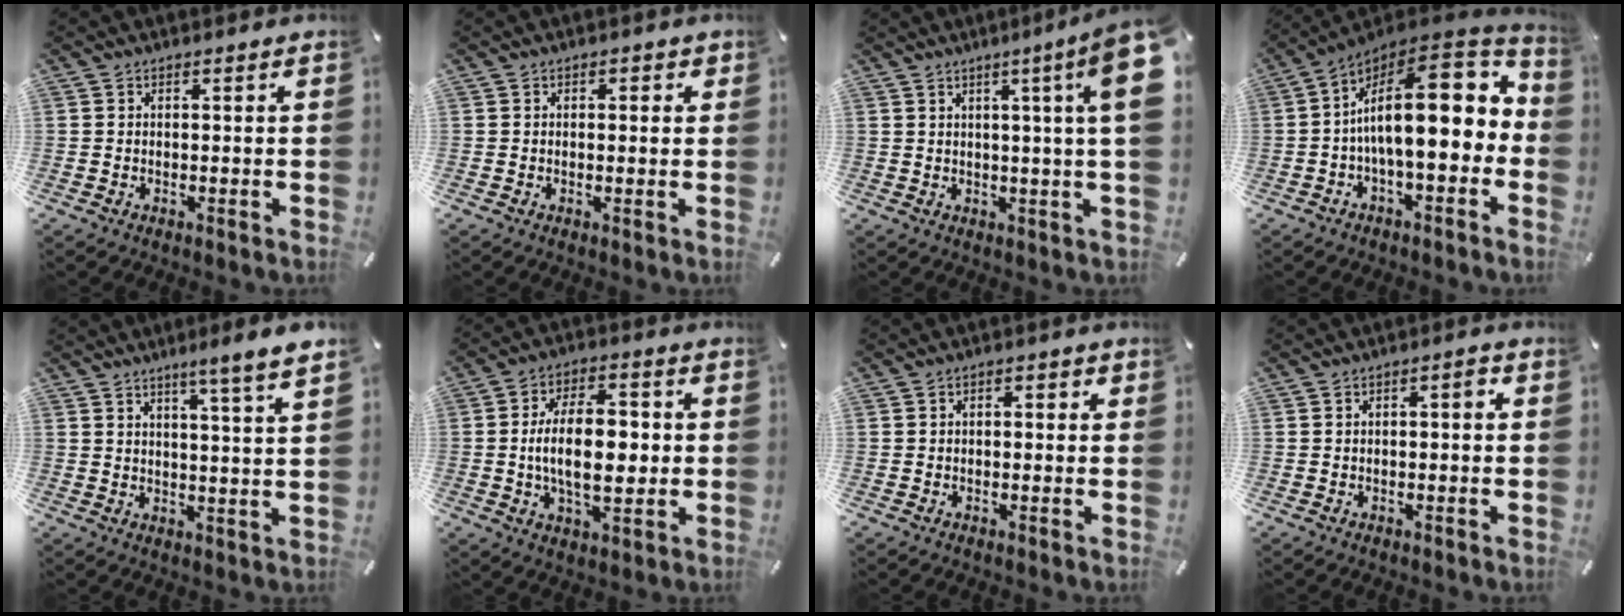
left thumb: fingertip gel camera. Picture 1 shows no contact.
{"total": 1.1, "force": [0.1, 0.8, 0.7], "torque": [-0.008, 0.003, -0.001]}
{"total": 11.0, "force": [4.1, -0.1, 10.2], "torque": [-0.151, -0.031, 0.062]}
{"total": 19.2, "force": [1.4, 8.1, 17.4], "torque": [-0.286, -0.023, 0.024]}
{"total": 6.0, "force": [4.4, -0.9, 4.0], "torque": [-0.065, -0.030, 0.069]}
{"total": 14.1, "force": [-0.5, 7.6, 11.8], "torque": [-0.200, 0.003, -0.013]}
{"total": 1.8, "force": [-0.3, 1.1, 1.4], "torque": [-0.018, 0.004, -0.009]}
{"total": 2.6, "force": [0.0, 1.1, 2.4], "torque": [-0.037, 0.008, -0.005]}